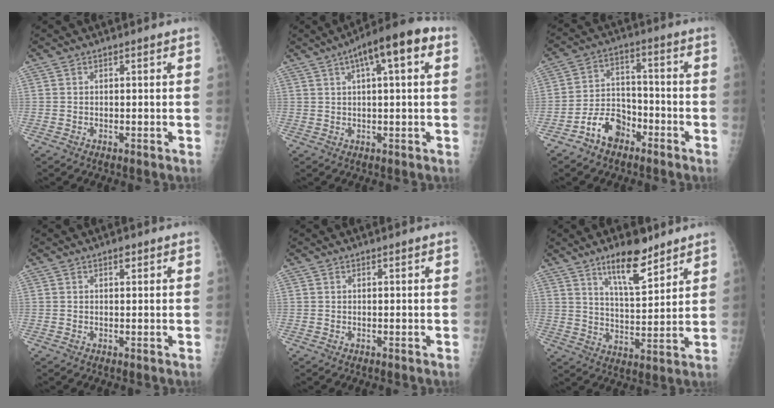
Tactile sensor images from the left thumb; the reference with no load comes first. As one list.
[{"total": 11.4, "force": [4.4, 3.1, 10.1], "torque": [-0.147, 0.025, 0.058]}, {"total": 8.3, "force": [-5.1, 5.3, 3.7], "torque": [-0.049, 0.045, -0.097]}, {"total": 1.2, "force": [0.7, 0.6, 0.7], "torque": [-0.006, -0.002, 0.009]}, {"total": 0.0}, {"total": 10.9, "force": [7.5, 3.4, 7.1], "torque": [-0.099, -0.053, 0.129]}]